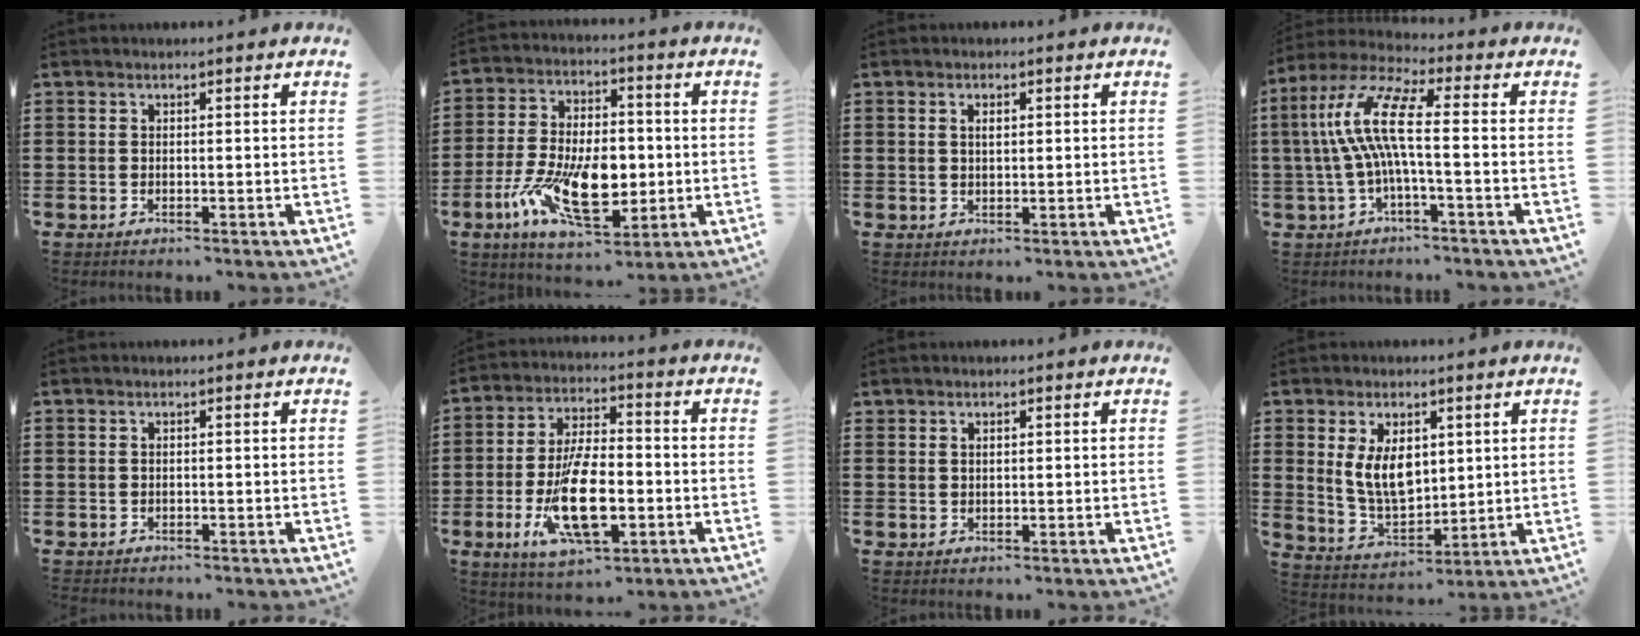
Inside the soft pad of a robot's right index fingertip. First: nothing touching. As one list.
[{"total": 13.8, "force": [-3.2, 7.1, 11.5], "torque": [-0.241, -0.006, -0.056]}, {"total": 1.5, "force": [0.6, 0.7, 1.3], "torque": [-0.026, 0.005, 0.010]}, {"total": 11.2, "force": [-0.4, 2.6, 10.9], "torque": [-0.248, -0.010, -0.021]}, {"total": 0.0}, {"total": 12.9, "force": [-3.5, 5.2, 11.3], "torque": [-0.225, -0.011, -0.061]}, {"total": 1.0, "force": [0.7, 0.5, 0.4], "torque": [-0.009, 0.002, 0.014]}, {"total": 7.7, "force": [2.2, 4.7, 5.7], "torque": [-0.126, 0.003, 0.037]}]